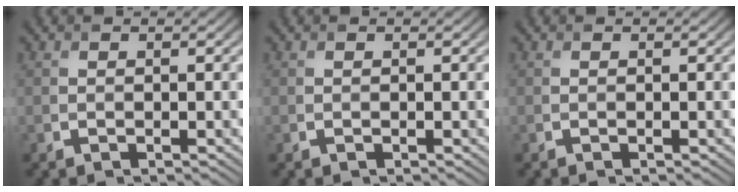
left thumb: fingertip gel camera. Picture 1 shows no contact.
{"total": 0.0}
{"total": 0.0}